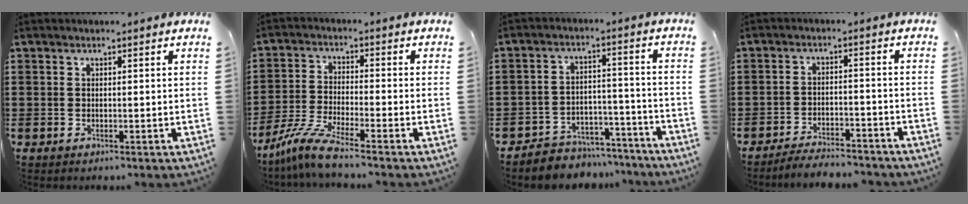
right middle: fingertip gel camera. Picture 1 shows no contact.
{"total": 6.6, "force": [-5.4, 0.1, 3.8], "torque": [-0.094, -0.019, -0.110]}
{"total": 5.2, "force": [-5.0, 1.5, 0.0], "torque": [-0.003, 0.018, -0.104]}
{"total": 4.0, "force": [-3.9, 0.3, 0.7], "torque": [-0.013, 0.006, -0.081]}